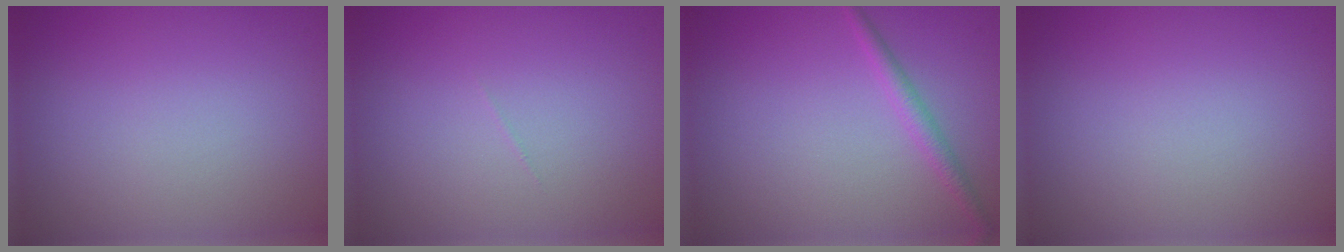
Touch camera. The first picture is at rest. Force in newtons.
{"total": 0.0}
{"total": 1.6, "press": 1.6, "slide": 0.1}
{"total": 0.0}